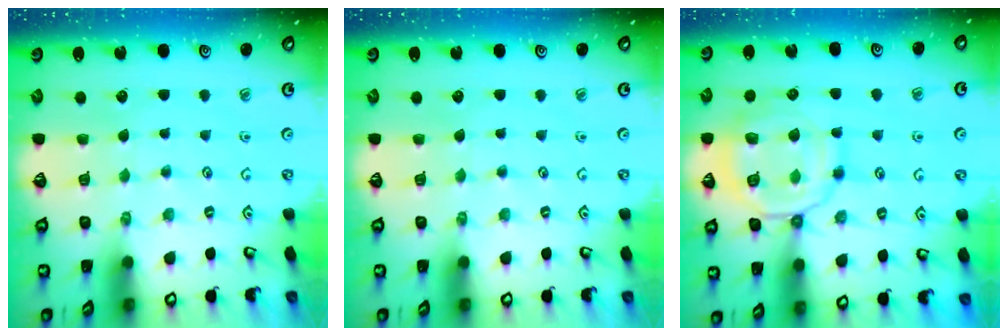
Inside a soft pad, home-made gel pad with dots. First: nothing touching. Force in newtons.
{"total": 0.0}
{"total": 12.2, "press": 12.1, "slide": 1.3}